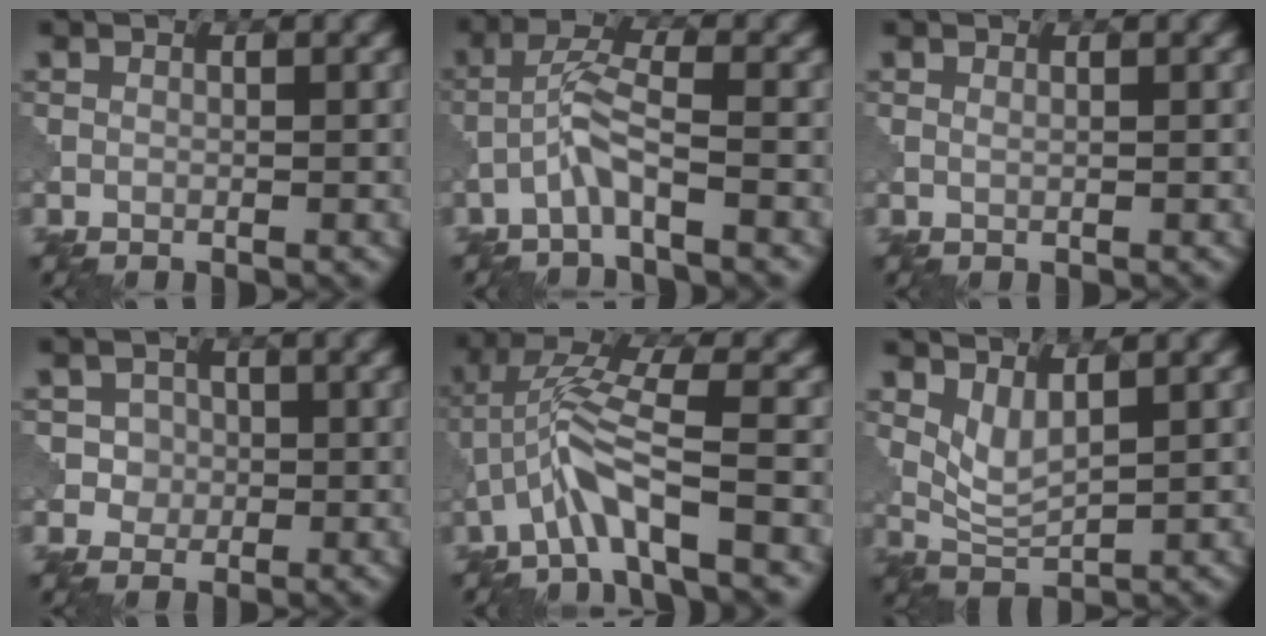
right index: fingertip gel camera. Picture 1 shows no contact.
{"total": 3.0, "force": [-1.5, 0.3, 2.5], "torque": [-0.058, 0.013, -0.037]}
{"total": 0.5, "force": [0.5, 0.1, 0.2], "torque": [-0.006, -0.002, 0.007]}
{"total": 2.6, "force": [0.3, 2.5, 0.7], "torque": [0.002, 0.000, 0.006]}
{"total": 4.9, "force": [-2.5, 0.7, 4.2], "torque": [-0.091, 0.015, -0.052]}
{"total": 2.8, "force": [1.5, 0.9, 2.1], "torque": [-0.051, -0.012, 0.040]}